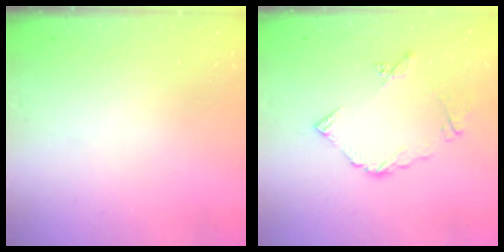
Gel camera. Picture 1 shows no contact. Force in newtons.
{"total": 8.0, "press": 7.9, "slide": 0.8}